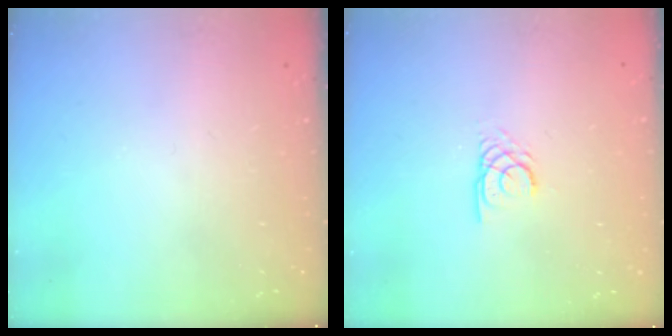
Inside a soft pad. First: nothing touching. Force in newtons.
{"total": 2.7, "press": 2.7, "slide": 0.1}